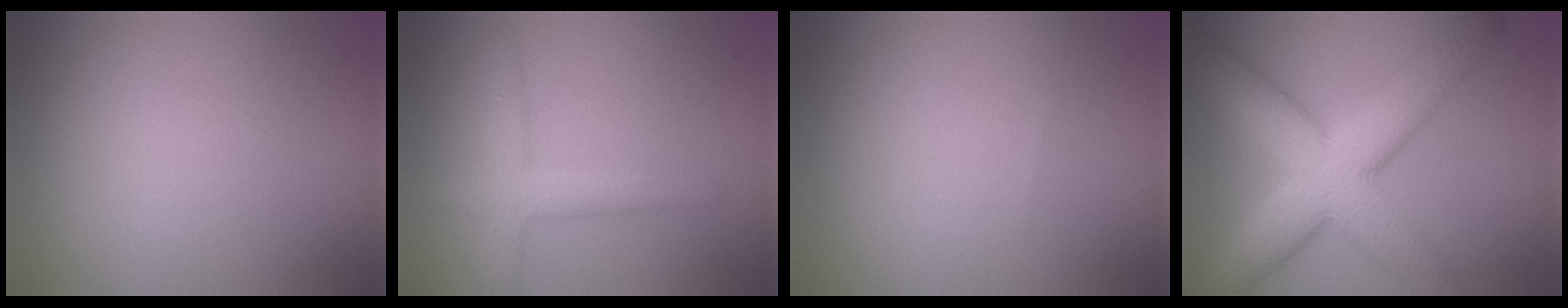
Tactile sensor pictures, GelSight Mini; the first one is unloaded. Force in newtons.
{"total": 3.0, "press": 3.0, "slide": 0.1}
{"total": 0.0}
{"total": 10.8, "press": 10.8, "slide": 0.4}